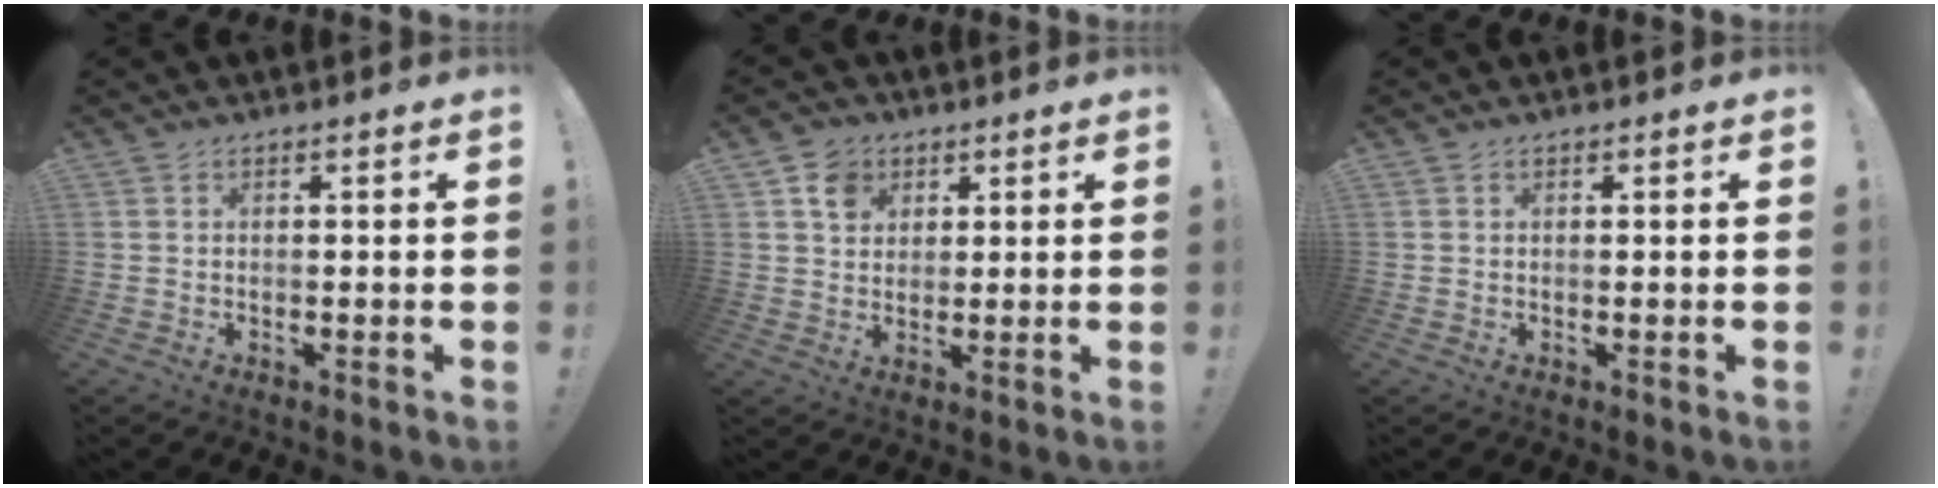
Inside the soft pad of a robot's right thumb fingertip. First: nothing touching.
{"total": 6.6, "force": [3.2, 5.4, 1.9], "torque": [-0.019, -0.014, 0.059]}
{"total": 0.0}